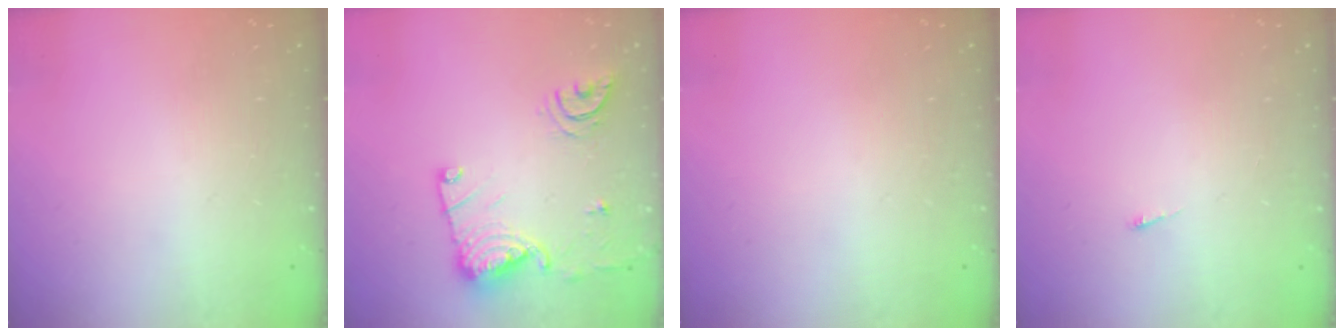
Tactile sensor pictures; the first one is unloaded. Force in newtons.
{"total": 14.2, "press": 14.2, "slide": 1.4}
{"total": 0.0}
{"total": 2.6, "press": 2.5, "slide": 0.3}